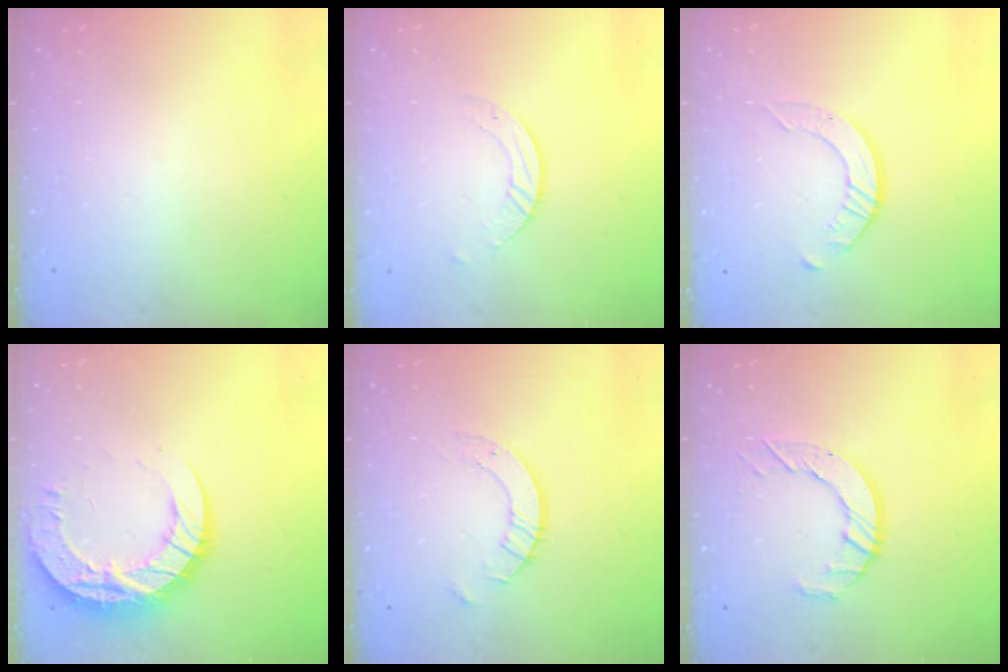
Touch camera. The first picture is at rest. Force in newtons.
{"total": 3.4, "press": 3.4, "slide": 0.1}
{"total": 4.2, "press": 4.2, "slide": 0.4}
{"total": 16.8, "press": 16.7, "slide": 1.7}
{"total": 6.1, "press": 6.1, "slide": 0.6}
{"total": 7.4, "press": 7.4, "slide": 0.5}